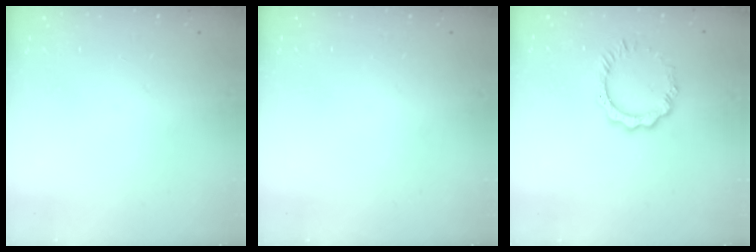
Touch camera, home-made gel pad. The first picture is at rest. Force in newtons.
{"total": 0.0}
{"total": 6.9, "press": 6.8, "slide": 0.7}